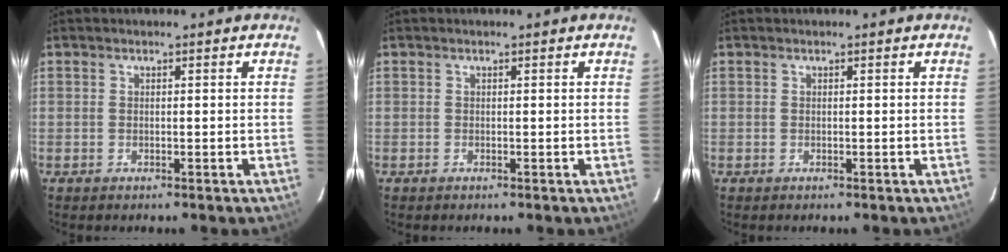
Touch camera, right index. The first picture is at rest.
{"total": 0.0}
{"total": 0.0}